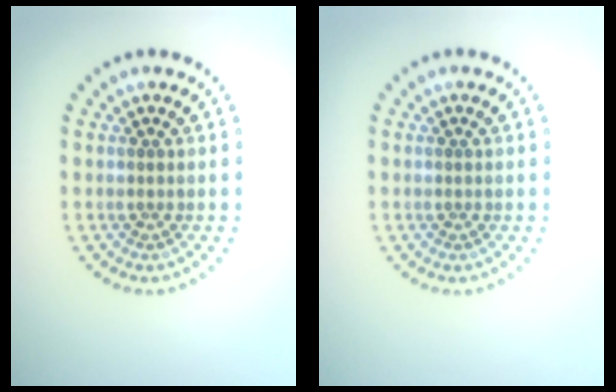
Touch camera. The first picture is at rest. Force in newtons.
{"total": 0.0}